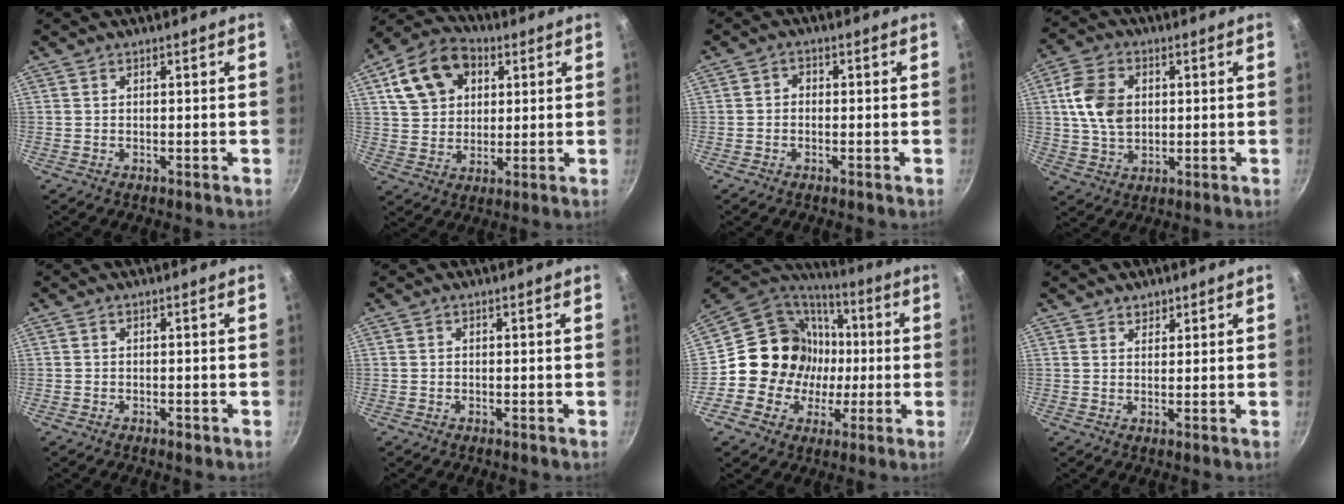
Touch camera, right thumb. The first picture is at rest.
{"total": 14.1, "force": [5.1, 10.4, 8.0], "torque": [-0.122, 0.008, 0.082]}
{"total": 1.4, "force": [-0.4, 1.2, 0.5], "torque": [-0.005, 0.005, -0.010]}
{"total": 10.3, "force": [1.7, 7.3, 7.1], "torque": [-0.117, 0.004, 0.031]}
{"total": 1.3, "force": [-0.8, 0.6, 0.8], "torque": [-0.018, 0.007, -0.011]}
{"total": 0.0}
{"total": 18.3, "force": [-0.2, 17.0, 6.8], "torque": [-0.087, 0.030, -0.002]}
{"total": 2.1, "force": [1.5, 1.4, 0.3], "torque": [0.009, -0.009, 0.022]}